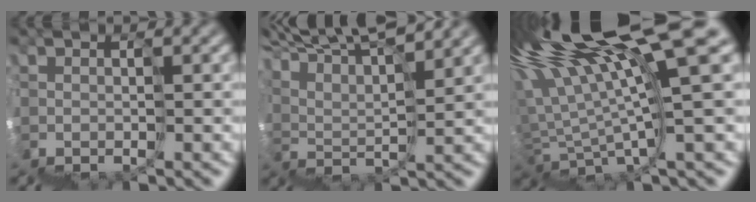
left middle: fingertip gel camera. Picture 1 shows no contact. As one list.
[{"total": 9.5, "force": [9.1, 0.8, 2.7], "torque": [-0.058, 0.032, 0.135]}, {"total": 11.0, "force": [4.7, 0.9, 9.9], "torque": [-0.173, 0.014, 0.104]}]